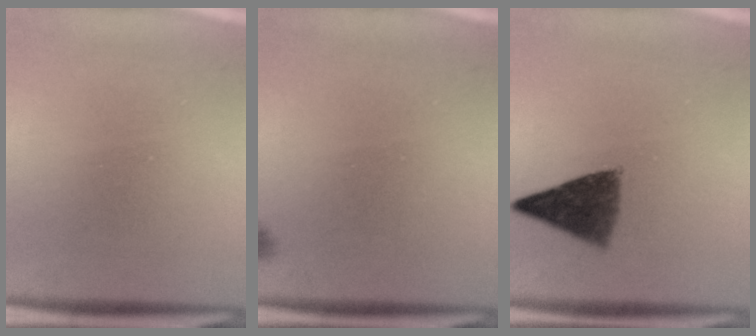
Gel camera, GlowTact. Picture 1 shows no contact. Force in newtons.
{"total": 1.0}
{"total": 7.2}